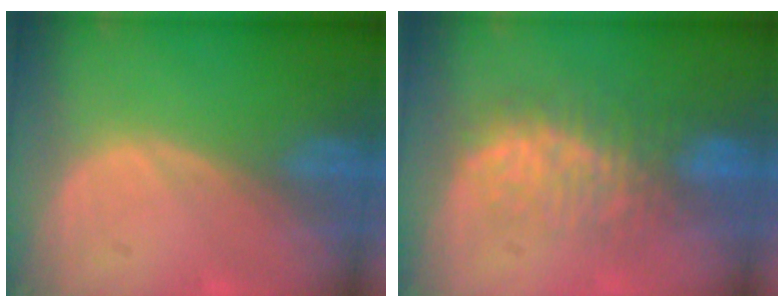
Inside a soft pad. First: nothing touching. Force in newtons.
{"total": 7.8, "press": 7.5, "slide": 2.2}